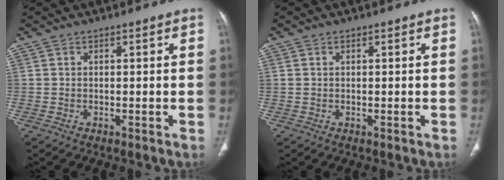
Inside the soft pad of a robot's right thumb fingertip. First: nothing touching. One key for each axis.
{"total": 0.6, "fx": 0.3, "fy": 0.4, "fz": 0.4, "tx": -0.009, "ty": 0.006, "tz": 0.007}